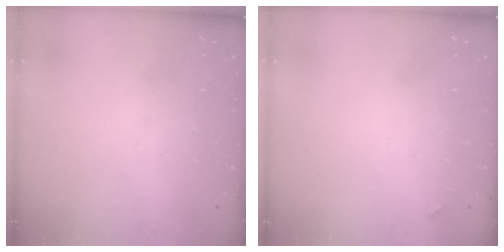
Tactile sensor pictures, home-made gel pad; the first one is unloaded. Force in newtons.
{"total": 3.6, "press": 3.6, "slide": 0.2}